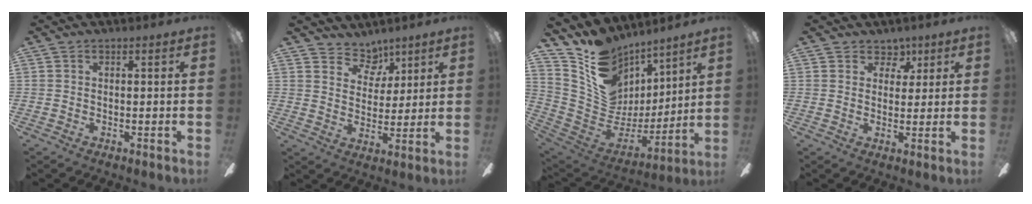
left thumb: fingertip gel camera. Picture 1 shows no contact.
{"total": 7.4, "force": [5.8, 4.5, 1.2], "torque": [-0.019, -0.038, 0.108]}
{"total": 14.9, "force": [10.2, 10.2, 3.7], "torque": [-0.088, -0.082, 0.197]}
{"total": 4.8, "force": [3.0, 3.6, 1.1], "torque": [-0.003, -0.015, 0.050]}